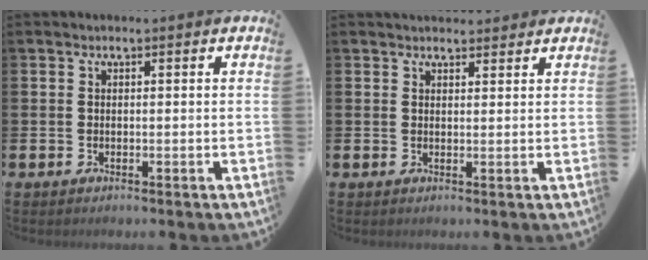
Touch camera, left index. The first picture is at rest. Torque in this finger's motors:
{"motor_torque": [-0.03, -0.73, -0.19, 0.00]}